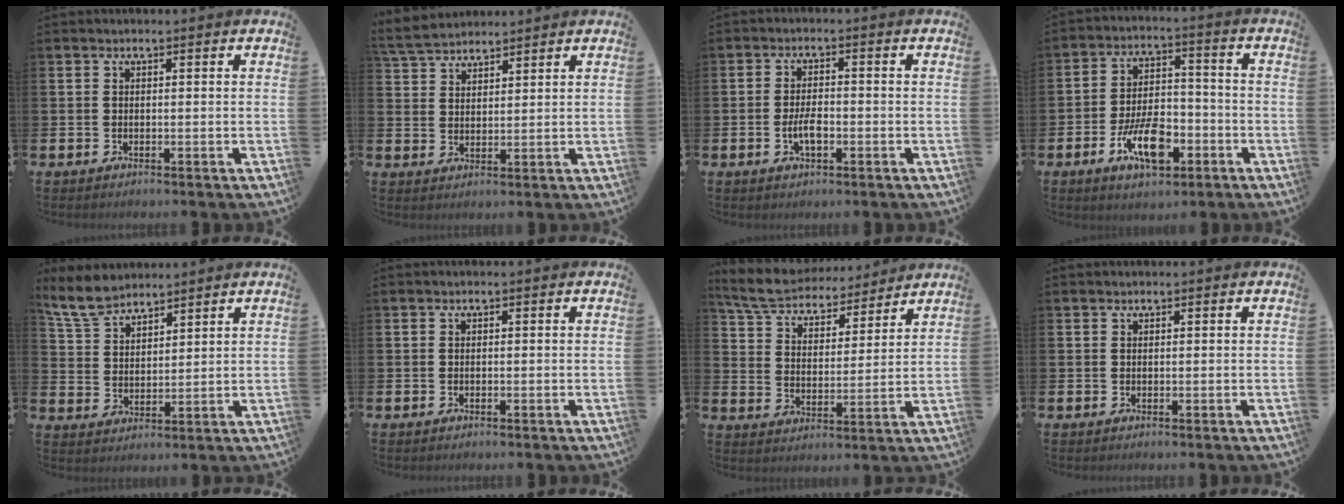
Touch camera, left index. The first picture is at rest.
{"total": 4.5, "force": [4.4, 1.0, 0.5], "torque": [-0.027, -0.015, 0.081]}
{"total": 3.3, "force": [-0.9, 1.4, 2.8], "torque": [-0.037, -0.002, -0.021]}
{"total": 8.9, "force": [-3.8, 4.3, 6.8], "torque": [-0.117, 0.004, -0.068]}
{"total": 8.2, "force": [7.5, 2.4, 2.4], "torque": [-0.076, -0.026, 0.141]}
{"total": 0.0}
{"total": 7.4, "force": [6.9, 2.0, 1.5], "torque": [-0.065, -0.046, 0.123]}
{"total": 0.0}